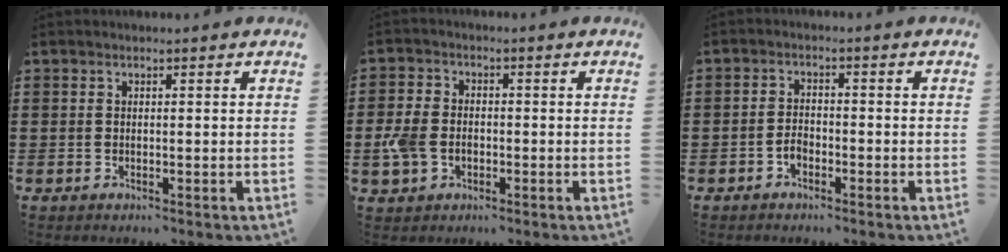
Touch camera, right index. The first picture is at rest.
{"total": 4.8, "force": [-1.4, 3.5, 3.0], "torque": [-0.091, -0.004, -0.034]}
{"total": 2.1, "force": [-1.2, 1.3, 1.2], "torque": [-0.026, 0.003, -0.026]}